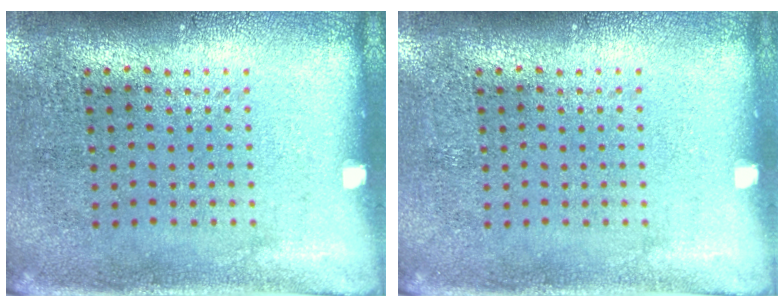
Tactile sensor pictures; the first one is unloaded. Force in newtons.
{"total": 0.0}